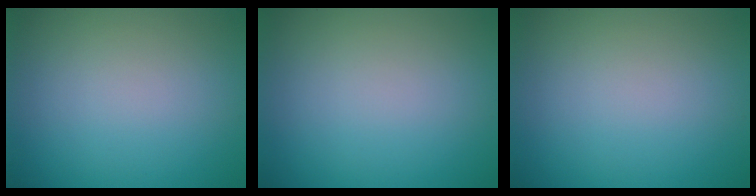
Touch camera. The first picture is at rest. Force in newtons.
{"total": 0.0}
{"total": 0.0}